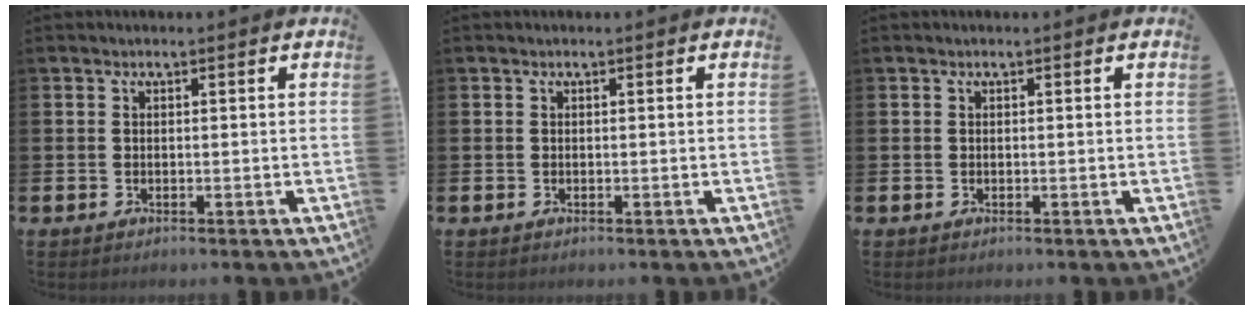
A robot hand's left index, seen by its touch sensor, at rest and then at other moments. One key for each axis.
{"total": 0.0}
{"total": 0.0}